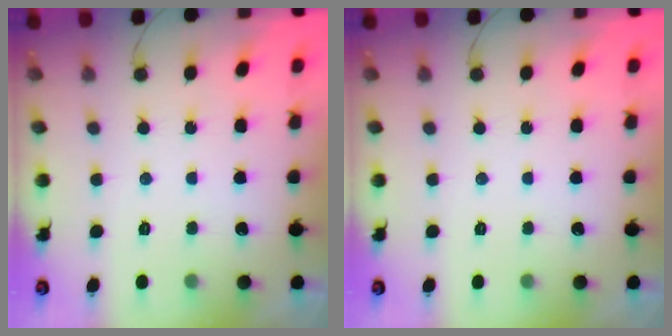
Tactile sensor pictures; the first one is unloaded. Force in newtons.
{"total": 0.0}